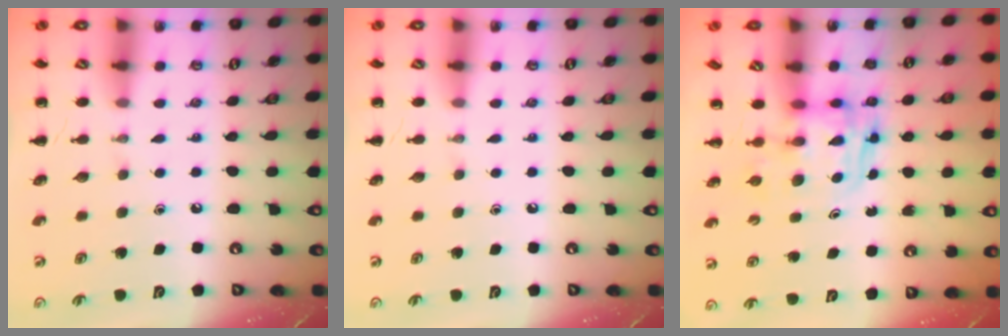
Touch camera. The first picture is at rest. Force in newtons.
{"total": 0.0}
{"total": 2.7, "press": 2.7, "slide": 0.2}